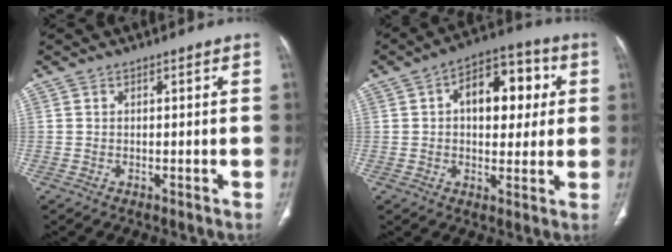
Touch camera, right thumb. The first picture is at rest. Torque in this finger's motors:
{"motor_torque": [-0.62, 1.01, 0.34, 0.38, 0.07]}